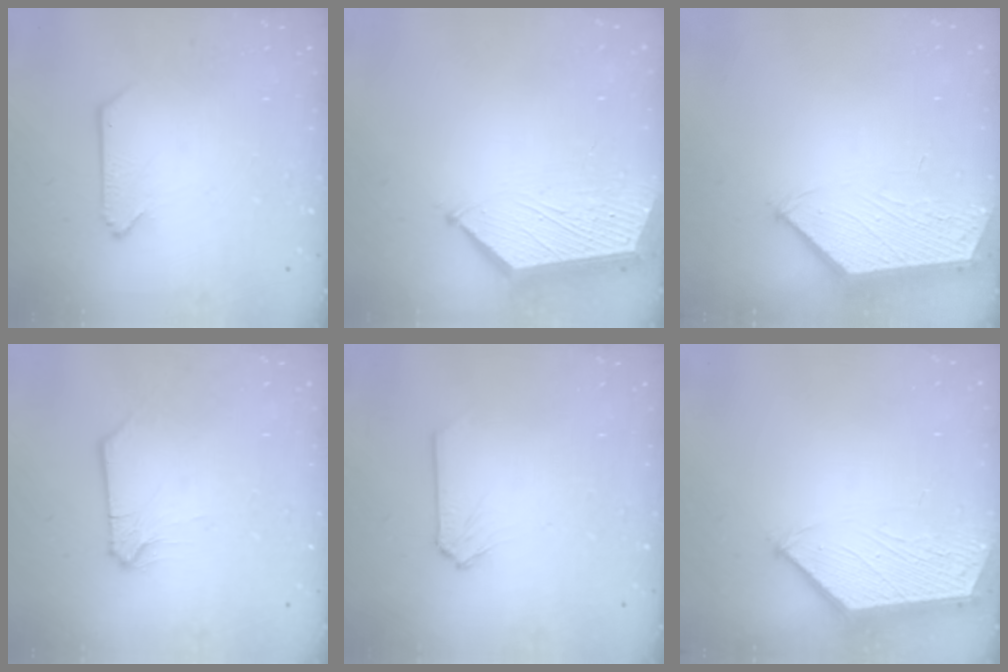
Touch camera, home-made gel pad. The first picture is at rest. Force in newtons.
{"total": 5.2, "press": 5.2, "slide": 0.7}
{"total": 3.3, "press": 3.2, "slide": 0.4}
{"total": 1.0, "press": 1.0, "slide": 0.2}
{"total": 0.0}
{"total": 3.3, "press": 3.2, "slide": 0.5}